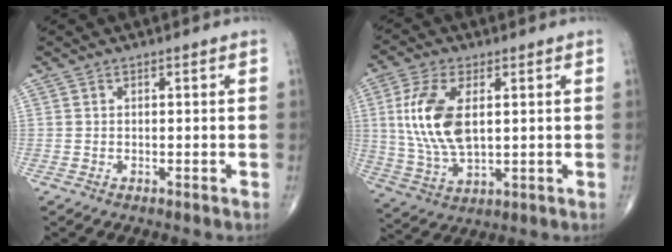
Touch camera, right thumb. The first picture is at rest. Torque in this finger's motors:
{"motor_torque": [-0.50, 1.14, 1.31, 0.25, 0.17]}